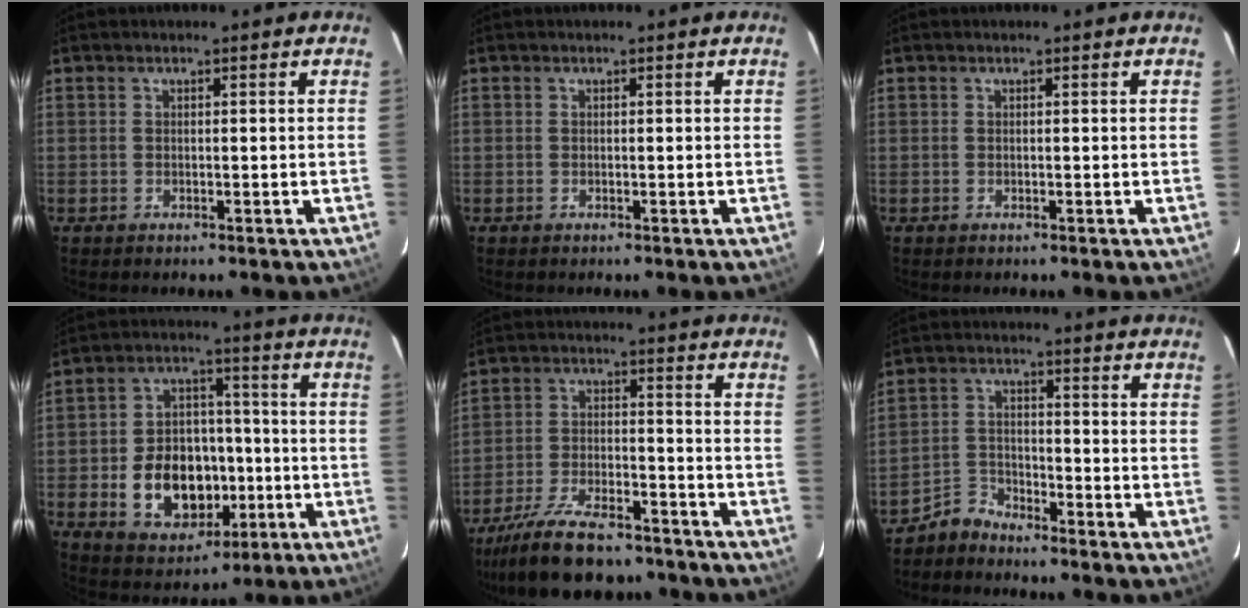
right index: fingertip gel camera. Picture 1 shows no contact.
{"total": 0.0}
{"total": 0.0}
{"total": 14.5, "force": [-3.7, 10.7, 9.1], "torque": [-0.193, 0.019, -0.036]}
{"total": 17.8, "force": [-14.6, 6.0, 8.2], "torque": [-0.177, -0.018, -0.233]}
{"total": 4.4, "force": [-4.1, 1.5, -0.1], "torque": [-0.001, 0.016, -0.082]}